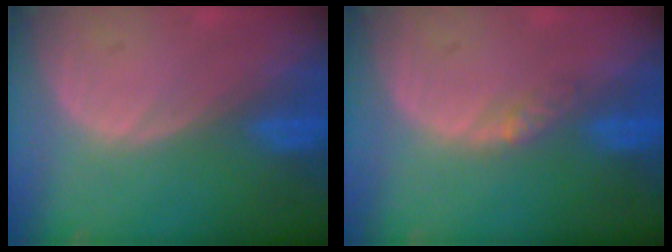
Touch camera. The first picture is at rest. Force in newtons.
{"total": 2.2, "press": 1.7, "slide": 1.3}